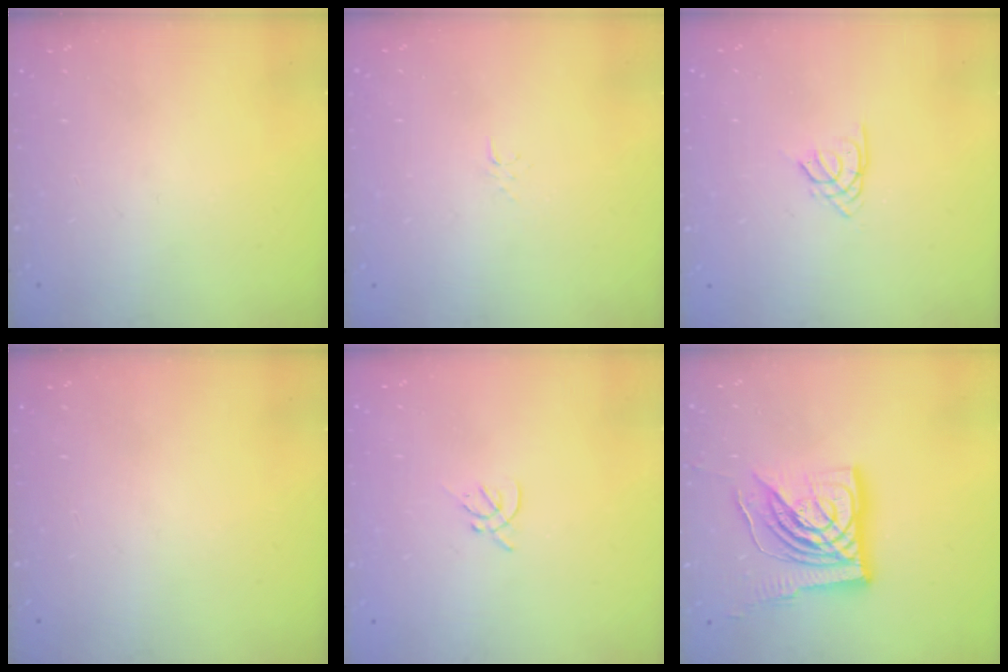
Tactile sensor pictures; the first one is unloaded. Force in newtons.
{"total": 4.0, "press": 4.0, "slide": 0.7}
{"total": 2.5, "press": 2.4, "slide": 0.5}
{"total": 0.0}
{"total": 2.2, "press": 2.1, "slide": 0.6}
{"total": 20.3, "press": 20.1, "slide": 2.6}